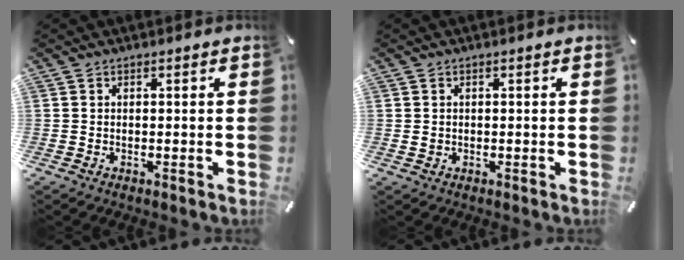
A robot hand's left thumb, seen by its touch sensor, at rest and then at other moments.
{"total": 1.0, "force": [-0.1, 1.0, 0.3], "torque": [-0.007, 0.005, -0.005]}